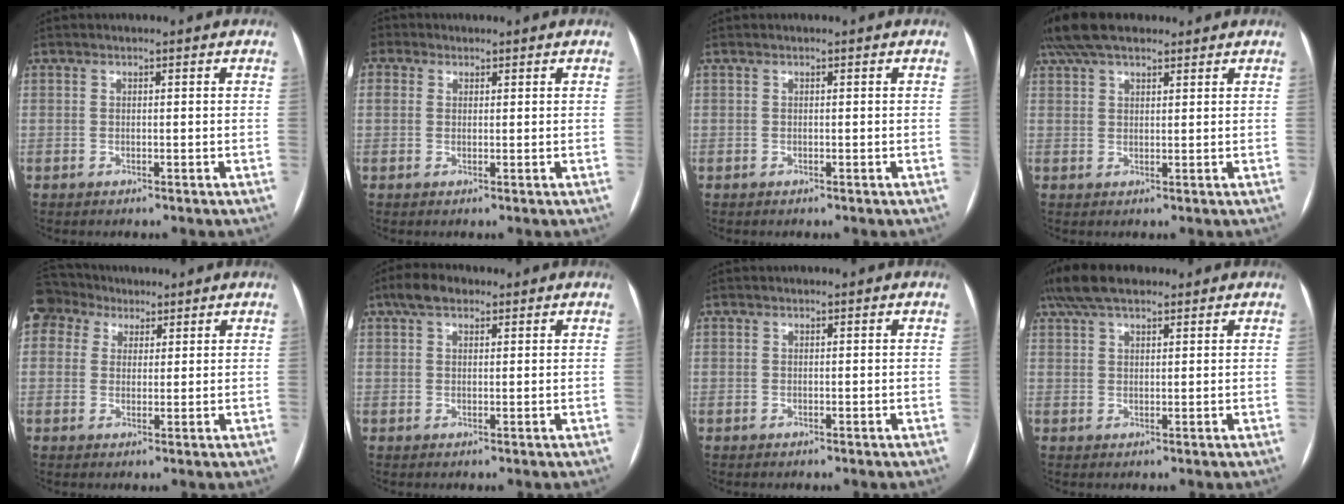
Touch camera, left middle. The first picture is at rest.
{"total": 3.6, "force": [1.5, 3.0, 1.3], "torque": [-0.037, 0.019, 0.030]}
{"total": 0.0}
{"total": 8.7, "force": [6.7, 3.1, 4.5], "torque": [-0.085, 0.040, 0.122]}
{"total": 6.4, "force": [4.1, 4.7, 1.0], "torque": [-0.028, 0.038, 0.081]}
{"total": 4.1, "force": [2.7, 2.0, 2.4], "torque": [-0.051, 0.021, 0.049]}
{"total": 0.0}
{"total": 7.9, "force": [6.0, 2.6, 4.4], "torque": [-0.088, 0.036, 0.109]}